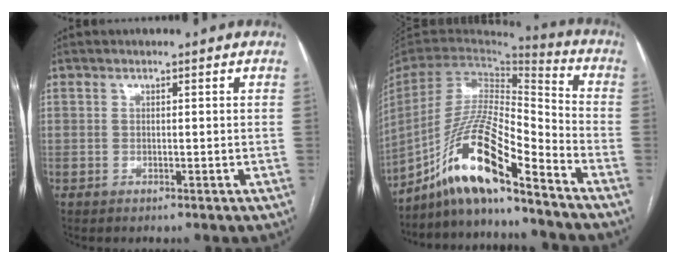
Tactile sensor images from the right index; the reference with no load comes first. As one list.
[{"total": 15.9, "force": [-11.6, 1.2, 10.8], "torque": [-0.211, 0.009, -0.214]}]